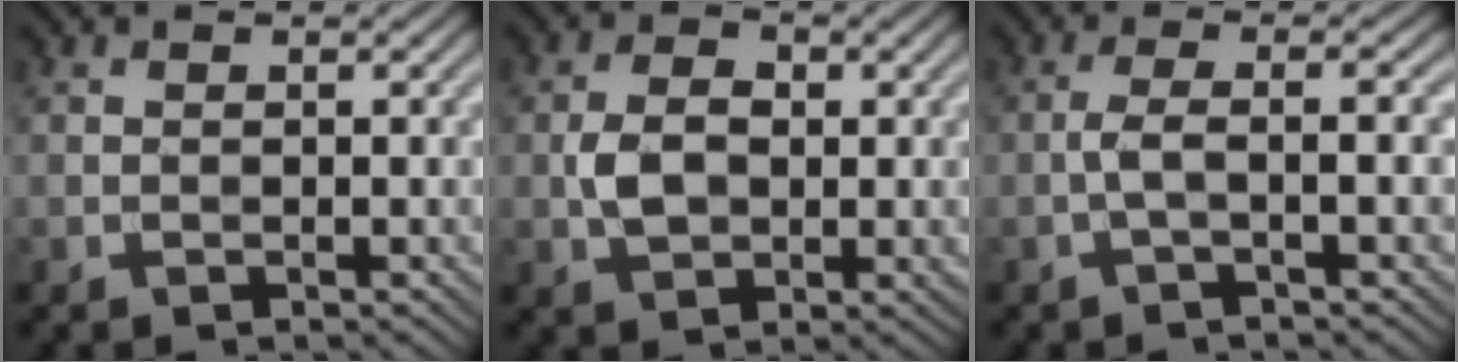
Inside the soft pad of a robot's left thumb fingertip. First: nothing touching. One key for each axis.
{"total": 5.0, "fx": -0.2, "fy": 3.4, "fz": 3.7, "tx": -0.071, "ty": -0.002, "tz": -0.006}
{"total": 3.6, "fx": -0.8, "fy": 0.8, "fz": 3.4, "tx": -0.059, "ty": 0.009, "tz": -0.027}